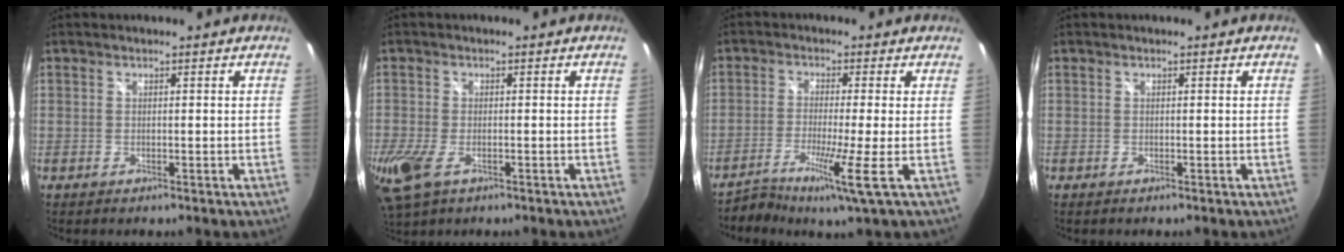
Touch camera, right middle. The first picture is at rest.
{"total": 9.4, "force": [-4.1, 5.2, 6.7], "torque": [-0.160, -0.034, -0.073]}
{"total": 5.8, "force": [-2.7, -1.0, 5.1], "torque": [-0.118, -0.012, -0.059]}
{"total": 0.0}